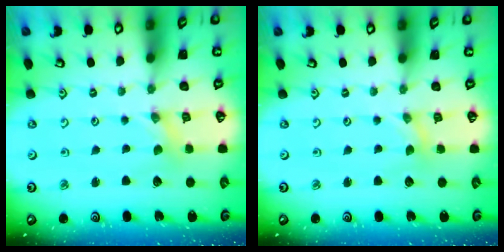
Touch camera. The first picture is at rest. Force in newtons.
{"total": 0.0}